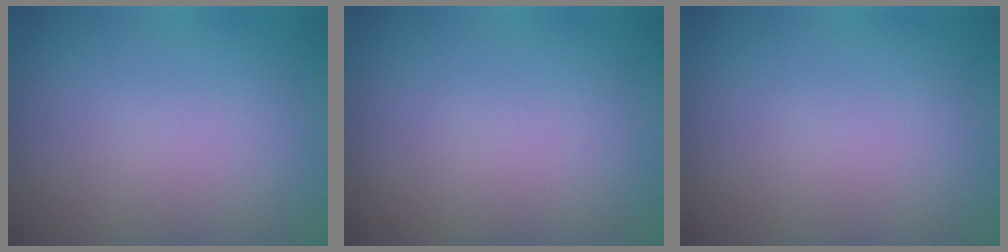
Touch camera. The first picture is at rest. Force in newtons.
{"total": 0.0}
{"total": 0.0}